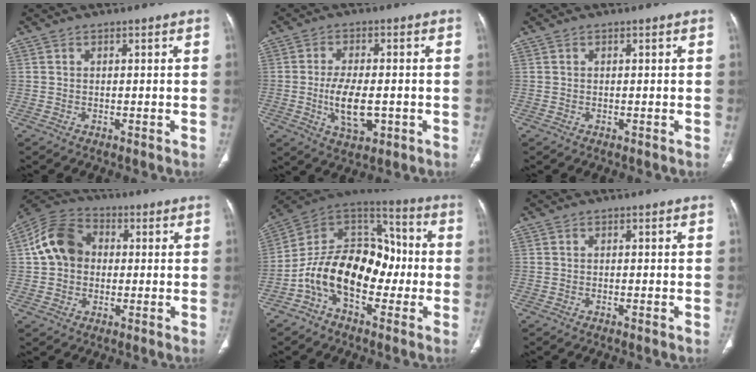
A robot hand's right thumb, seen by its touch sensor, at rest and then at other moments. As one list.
[{"total": 8.3, "force": [-1.6, 4.0, 7.1], "torque": [-0.126, -0.003, -0.022]}, {"total": 0.0}, {"total": 10.9, "force": [1.0, 8.6, 6.6], "torque": [-0.108, 0.024, 0.005]}, {"total": 17.7, "force": [-4.3, 11.2, 13.0], "torque": [-0.193, 0.067, -0.083]}, {"total": 0.7, "force": [-0.3, 0.0, 0.6], "torque": [-0.014, -0.002, -0.007]}]